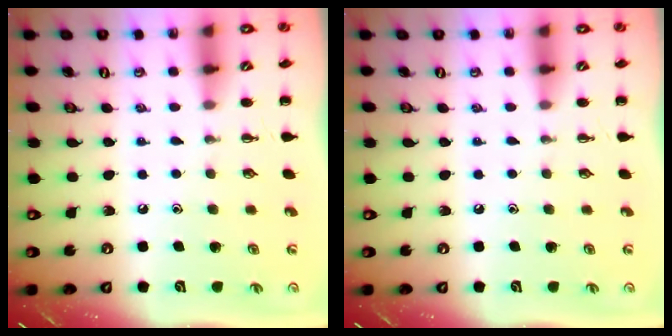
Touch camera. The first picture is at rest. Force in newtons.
{"total": 0.0}